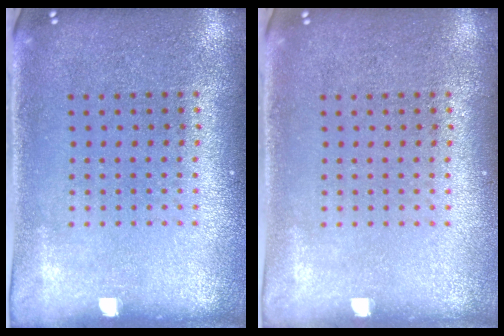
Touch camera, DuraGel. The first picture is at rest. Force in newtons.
{"total": 0.0}